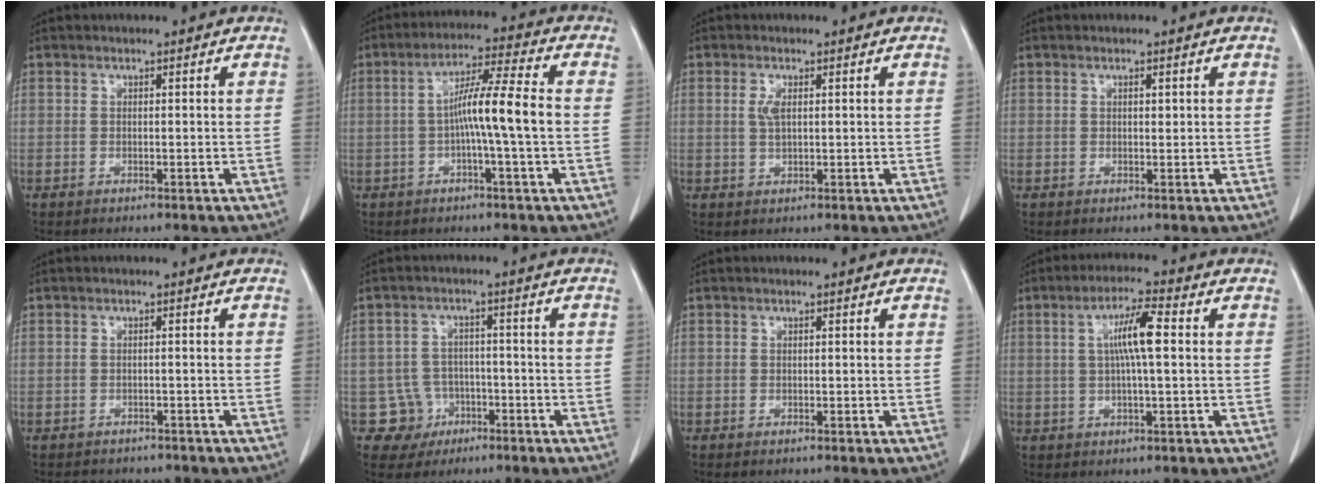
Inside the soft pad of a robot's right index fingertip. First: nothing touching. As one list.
[{"total": 8.8, "force": [-0.9, -0.6, 8.8], "torque": [-0.154, 0.015, -0.021]}, {"total": 2.2, "force": [0.5, 0.8, 2.0], "torque": [-0.045, -0.004, 0.011]}, {"total": 0.7, "force": [0.3, 0.2, 0.6], "torque": [-0.010, -0.001, 0.004]}, {"total": 4.0, "force": [-3.4, 1.9, 0.5], "torque": [-0.011, 0.003, -0.042]}, {"total": 5.2, "force": [-2.1, 4.8, -0.1], "torque": [0.009, 0.014, -0.030]}, {"total": 0.0}, {"total": 6.6, "force": [1.0, 0.4, 6.6], "torque": [-0.120, 0.008, 0.015]}]